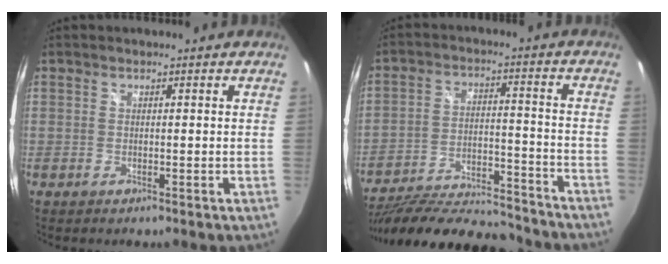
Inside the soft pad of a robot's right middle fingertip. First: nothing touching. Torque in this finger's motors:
{"motor_torque": [1.11, -1.02, 0.46, 0.14]}